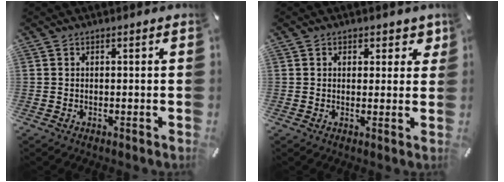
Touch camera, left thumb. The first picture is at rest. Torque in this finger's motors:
{"motor_torque": [0.15, -0.28, -0.05, 0.20, -0.15]}